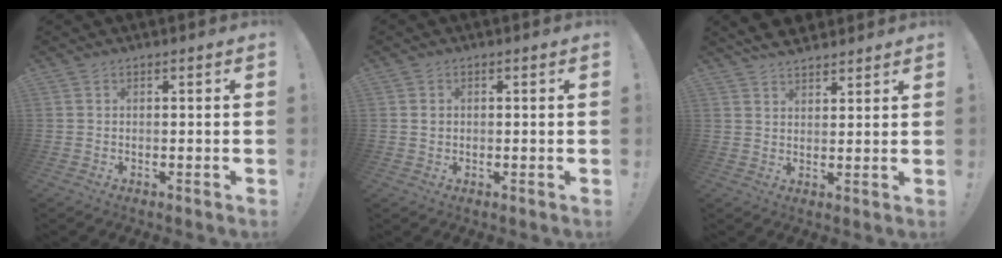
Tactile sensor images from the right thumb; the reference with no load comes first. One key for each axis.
{"total": 1.1, "fx": 0.3, "fy": 1.0, "fz": 0.3, "tx": 0.001, "ty": 0.002, "tz": 0.003}
{"total": 5.6, "fx": 5.1, "fy": 2.0, "fz": 1.3, "tx": -0.022, "ty": -0.026, "tz": 0.096}